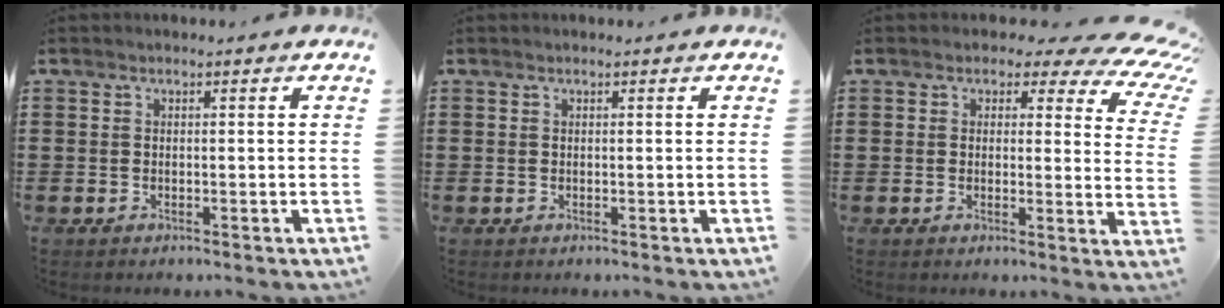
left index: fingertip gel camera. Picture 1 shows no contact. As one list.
[{"total": 0.0}, {"total": 4.3, "force": [2.8, 2.3, 2.4], "torque": [-0.039, -0.017, 0.041]}]